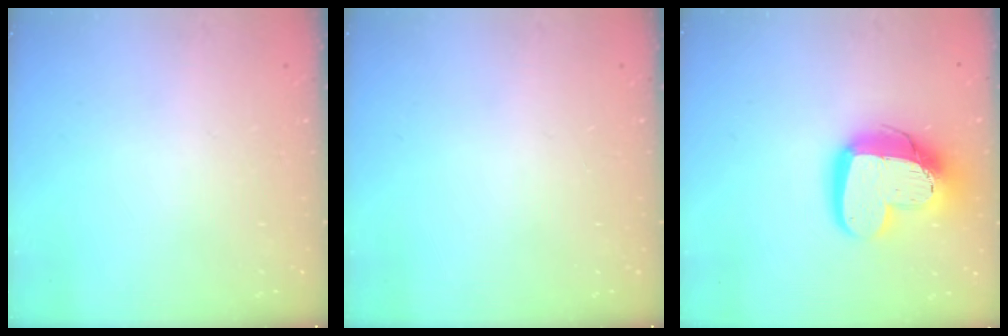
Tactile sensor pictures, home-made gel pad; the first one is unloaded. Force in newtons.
{"total": 0.0}
{"total": 17.3, "press": 17.3, "slide": 1.6}